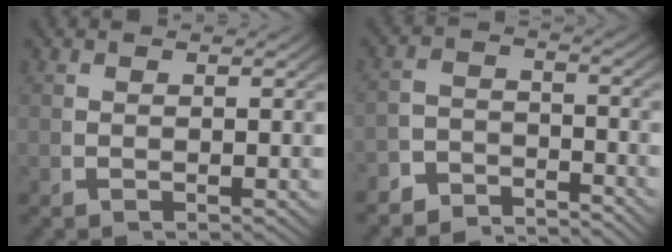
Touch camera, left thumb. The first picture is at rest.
{"total": 4.9, "force": [-4.6, 1.5, 0.9], "torque": [0.002, -0.019, -0.081]}